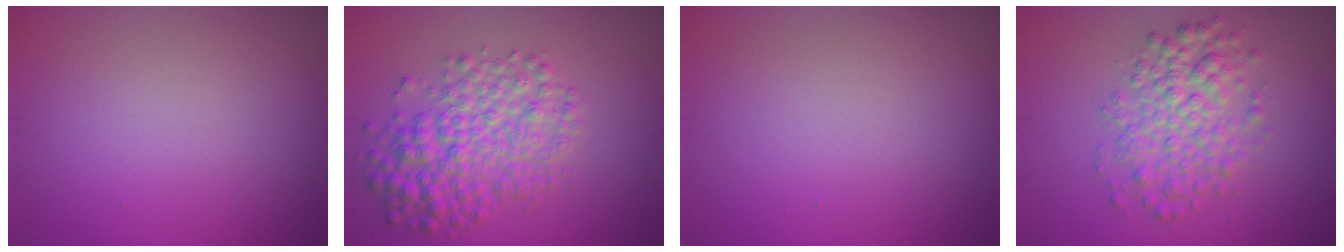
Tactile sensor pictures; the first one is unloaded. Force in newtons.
{"total": 5.9, "press": 5.9, "slide": 0.1}
{"total": 0.0}
{"total": 4.3, "press": 4.3, "slide": 0.1}